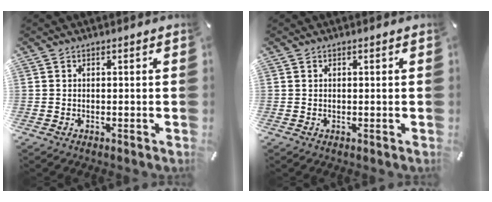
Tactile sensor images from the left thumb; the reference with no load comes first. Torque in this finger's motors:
{"motor_torque": [0.21, 0.24, -0.23, -0.11, 0.00]}